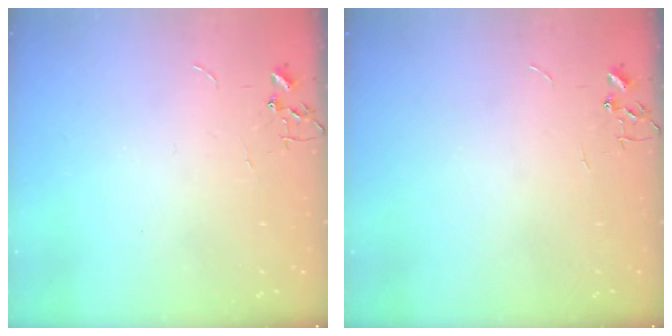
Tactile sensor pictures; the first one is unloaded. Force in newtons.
{"total": 0.0}